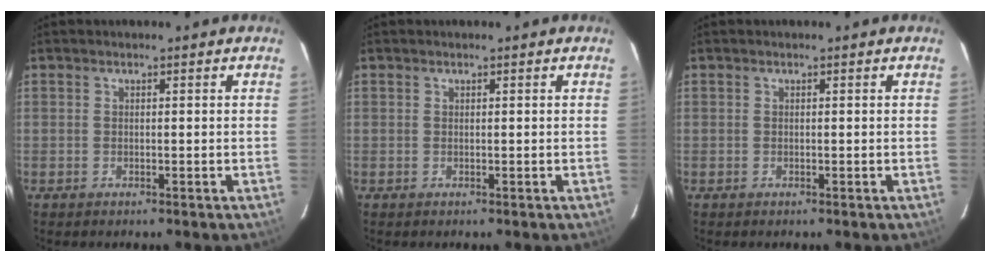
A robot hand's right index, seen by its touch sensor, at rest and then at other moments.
{"total": 0.0}
{"total": 0.0}